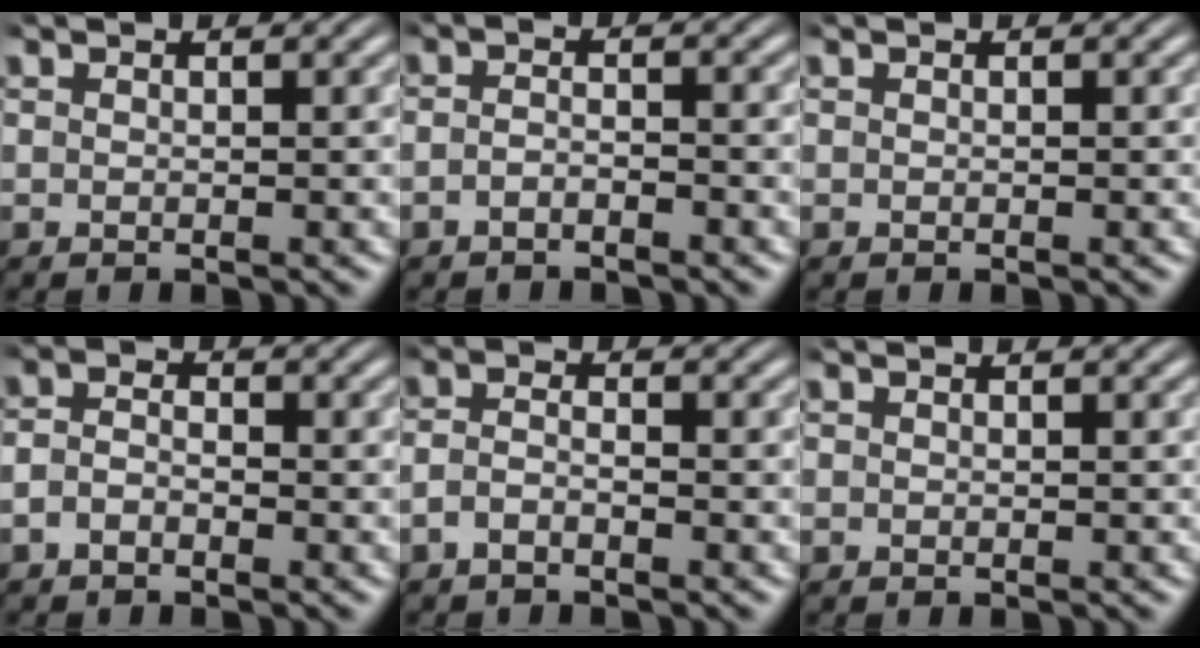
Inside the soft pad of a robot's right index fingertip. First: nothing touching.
{"total": 1.8, "force": [-1.5, 0.3, 0.8], "torque": [-0.016, -0.004, -0.027]}
{"total": 0.0}
{"total": 2.1, "force": [-1.3, 1.3, 1.0], "torque": [-0.026, -0.011, -0.021]}
{"total": 2.3, "force": [-1.6, 1.1, 1.3], "torque": [-0.036, -0.008, -0.025]}
{"total": 0.0}